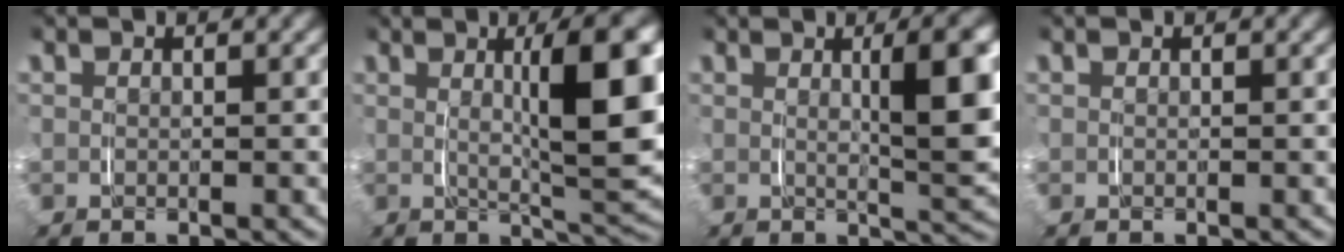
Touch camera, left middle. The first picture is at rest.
{"total": 9.3, "force": [1.6, 2.4, 8.9], "torque": [-0.115, 0.011, 0.025]}
{"total": 6.2, "force": [1.2, 1.3, 5.9], "torque": [-0.077, 0.002, 0.022]}
{"total": 0.0}